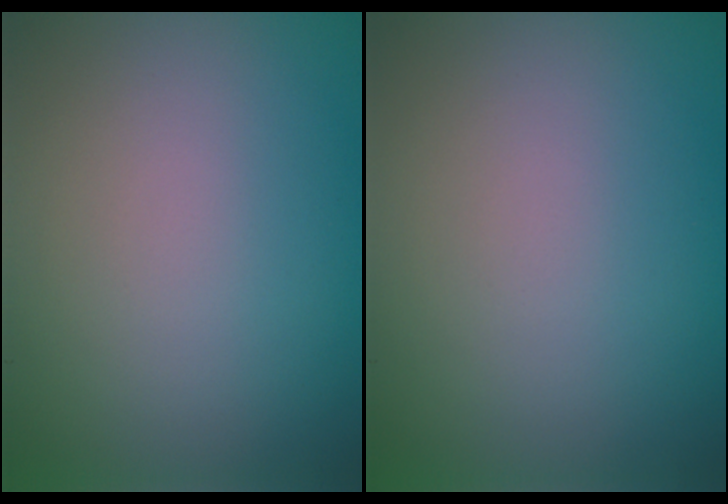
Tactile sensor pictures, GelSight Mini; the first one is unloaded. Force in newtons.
{"total": 0.0}